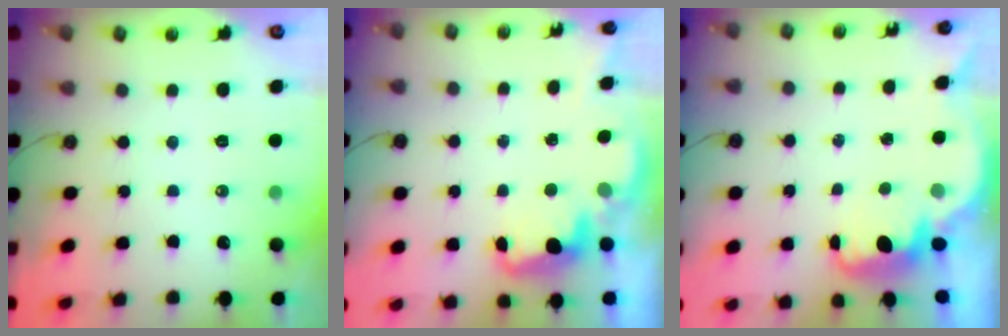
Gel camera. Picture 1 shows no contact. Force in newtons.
{"total": 2.4, "press": 2.4, "slide": 0.5}
{"total": 2.5, "press": 2.4, "slide": 0.6}